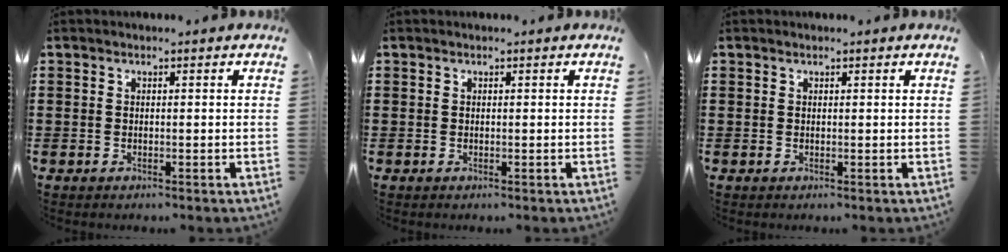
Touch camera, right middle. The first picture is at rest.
{"total": 0.0}
{"total": 0.0}